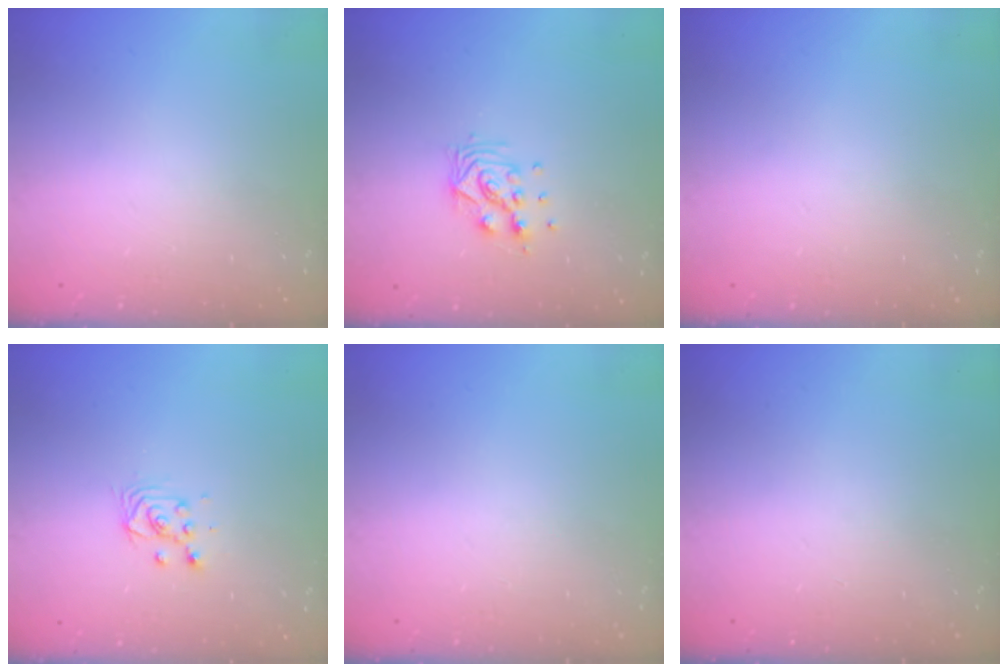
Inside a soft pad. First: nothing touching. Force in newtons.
{"total": 8.8, "press": 8.7, "slide": 0.9}
{"total": 0.0}
{"total": 3.4, "press": 3.4, "slide": 0.2}
{"total": 0.0}
{"total": 0.0}